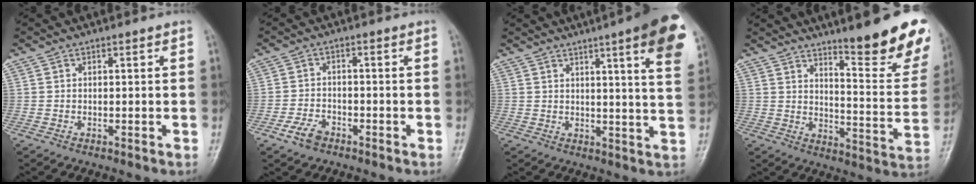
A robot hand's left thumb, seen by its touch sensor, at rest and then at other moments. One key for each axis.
{"total": 4.2, "fx": -2.7, "fy": 2.5, "fz": 2.1, "tx": -0.038, "ty": 0.014, "tz": -0.050}
{"total": 14.6, "fx": 7.7, "fy": 1.8, "fz": 12.3, "tx": -0.136, "ty": -0.030, "tz": 0.084}
{"total": 17.1, "fx": 12.2, "fy": 3.0, "fz": 11.6, "tx": -0.114, "ty": -0.099, "tz": 0.171}